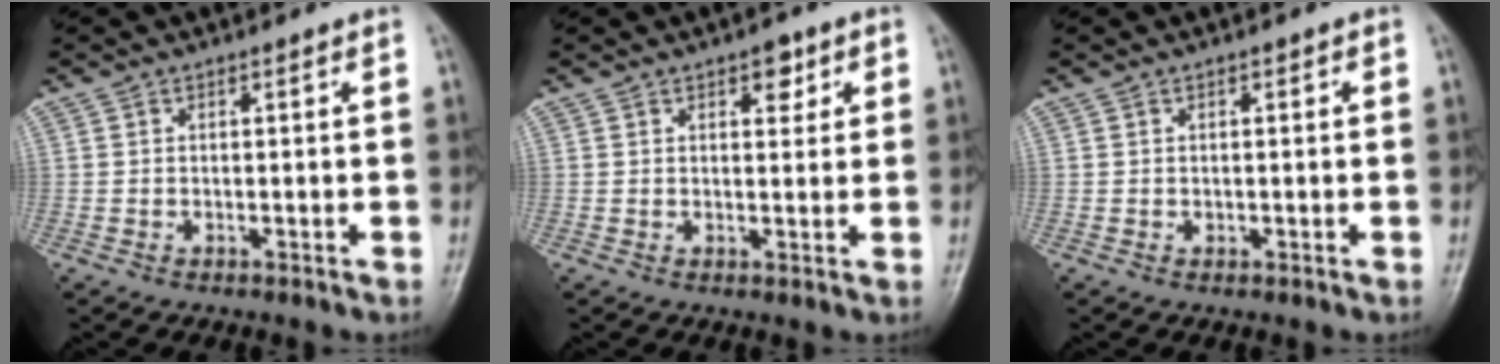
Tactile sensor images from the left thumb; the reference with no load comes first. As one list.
[{"total": 3.4, "force": [1.7, 2.0, 2.2], "torque": [-0.009, -0.006, 0.021]}, {"total": 0.7, "force": [0.1, 0.6, 0.4], "torque": [0.001, 0.000, 0.003]}]